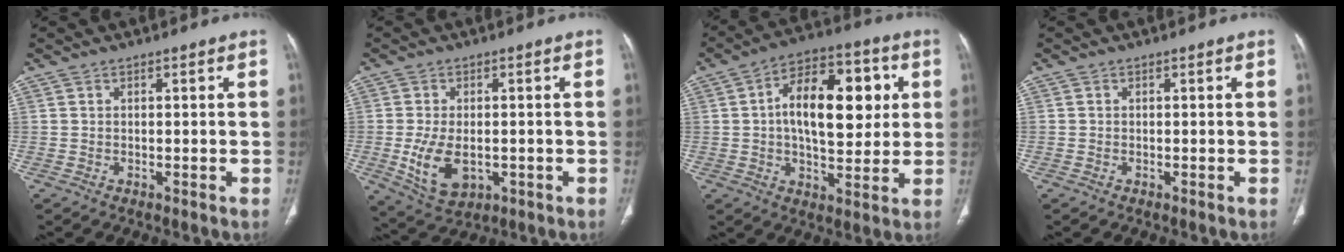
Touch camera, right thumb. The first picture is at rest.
{"total": 9.0, "force": [-1.7, 5.5, 7.0], "torque": [-0.126, -0.006, -0.014]}
{"total": 18.0, "force": [3.0, 9.6, 15.0], "torque": [-0.203, 0.015, 0.042]}
{"total": 0.0}